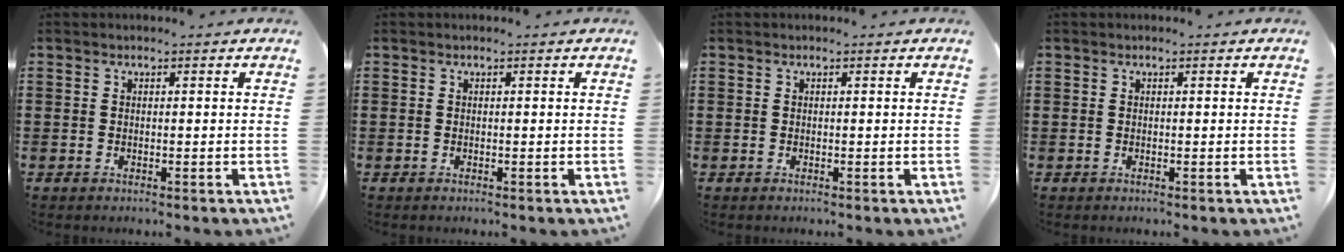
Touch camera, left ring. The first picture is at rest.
{"total": 0.0}
{"total": 0.0}
{"total": 0.0}